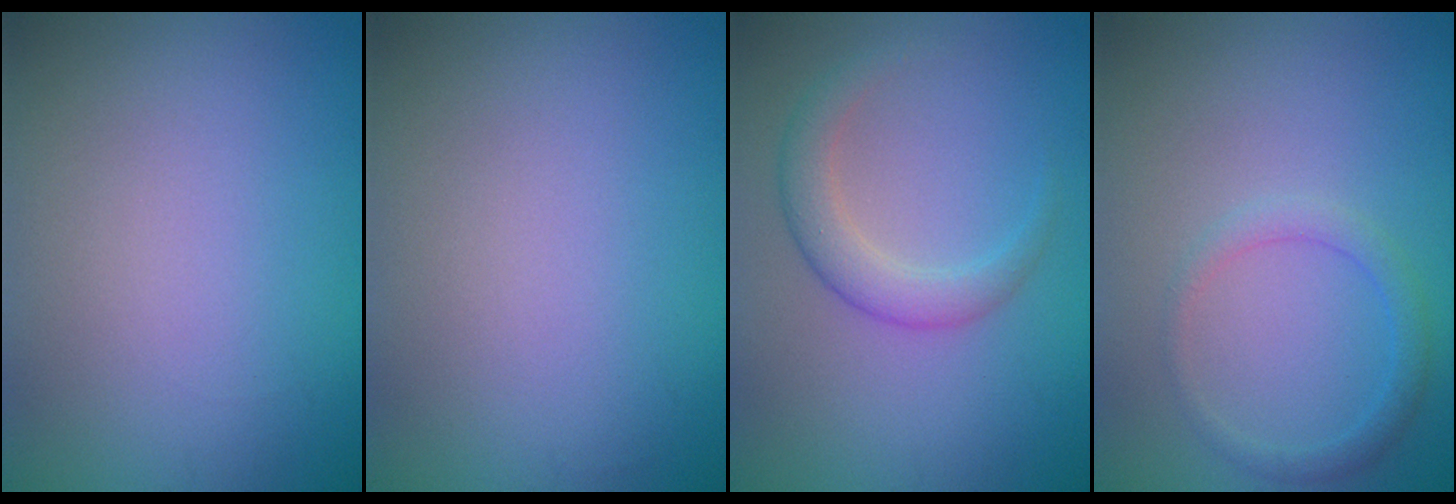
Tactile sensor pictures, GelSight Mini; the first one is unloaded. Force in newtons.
{"total": 0.0}
{"total": 2.8, "press": 2.8, "slide": 0.1}
{"total": 1.8, "press": 1.8, "slide": 0.1}